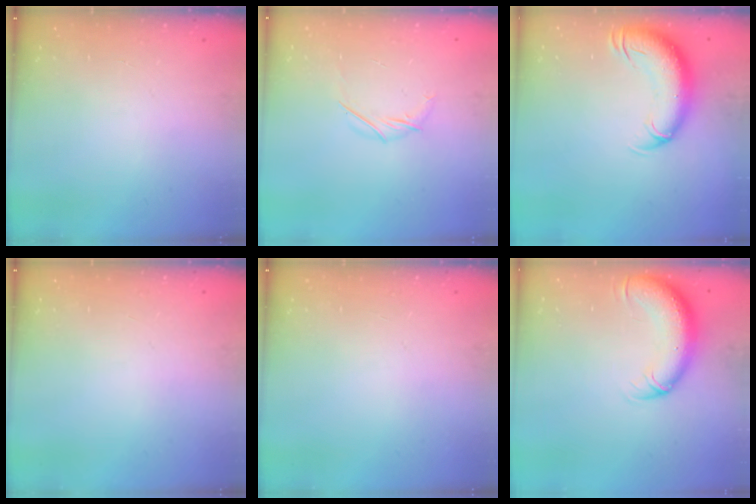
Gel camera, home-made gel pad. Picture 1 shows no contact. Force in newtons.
{"total": 4.8, "press": 4.7, "slide": 1.1}
{"total": 11.3, "press": 10.9, "slide": 3.0}
{"total": 0.0}
{"total": 0.0}
{"total": 11.2, "press": 10.8, "slide": 2.9}